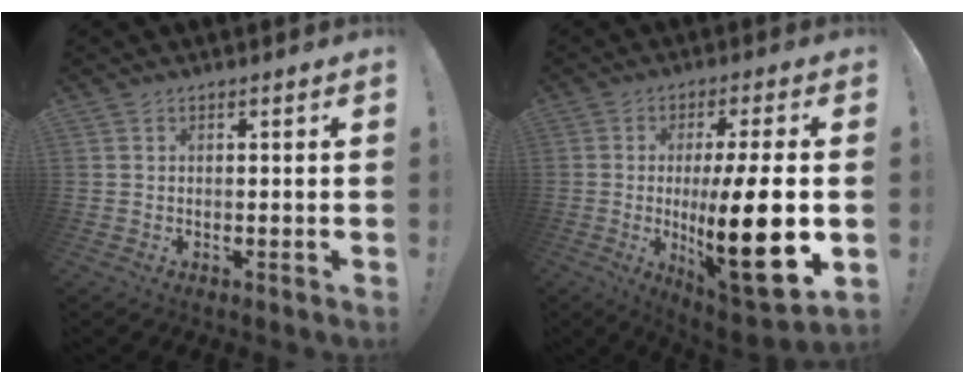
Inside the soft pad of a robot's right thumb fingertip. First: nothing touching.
{"total": 20.5, "force": [-1.9, 4.1, 20.0], "torque": [-0.330, -0.015, -0.029]}